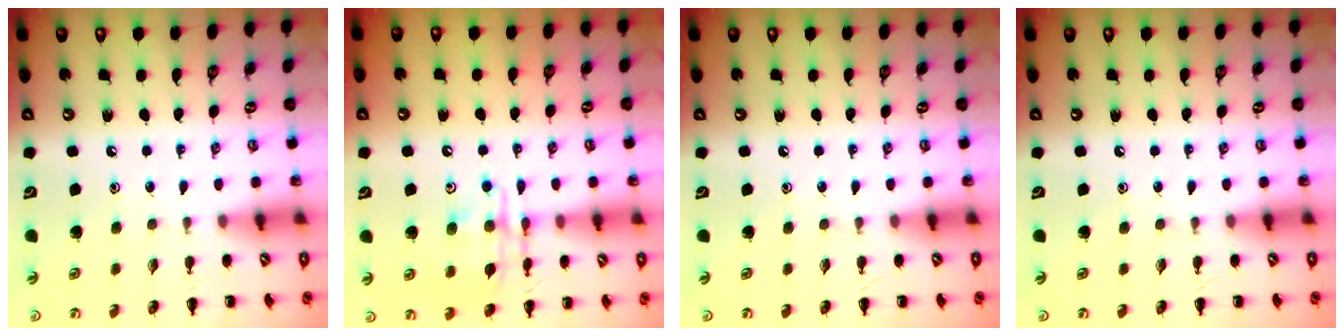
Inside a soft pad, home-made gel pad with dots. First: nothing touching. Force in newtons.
{"total": 13.5, "press": 13.4, "slide": 1.8}
{"total": 0.0}
{"total": 0.0}